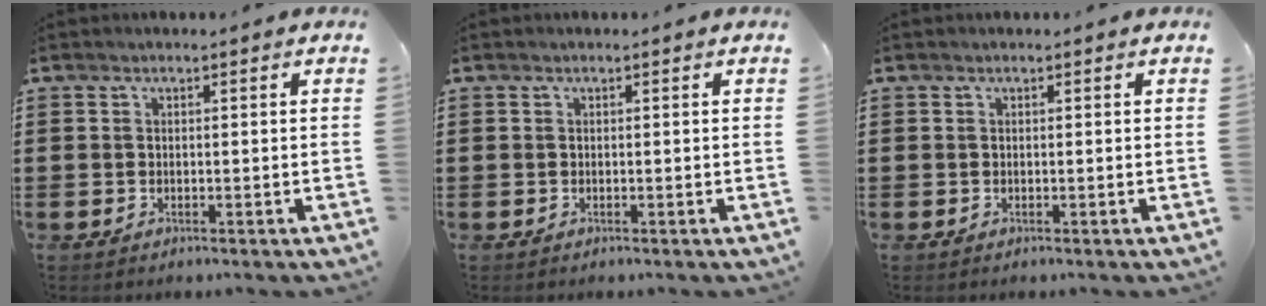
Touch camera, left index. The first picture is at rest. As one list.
[{"total": 0.0}, {"total": 0.0}]